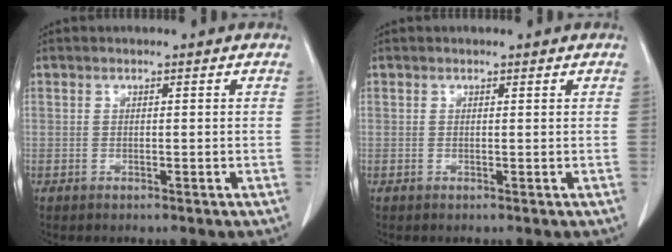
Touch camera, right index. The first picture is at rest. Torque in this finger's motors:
{"motor_torque": [-0.09, -0.01, -0.03, -0.01]}